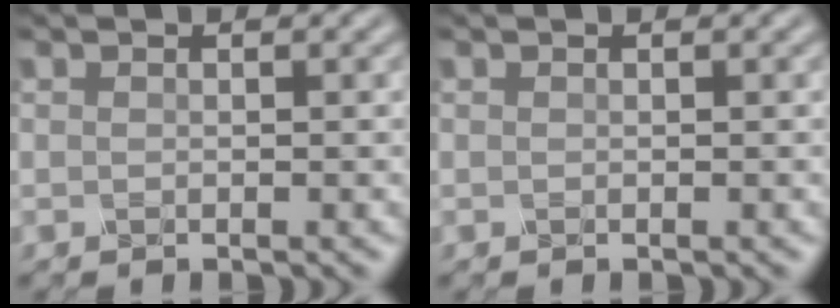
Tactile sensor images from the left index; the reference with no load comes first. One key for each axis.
{"total": 0.0}